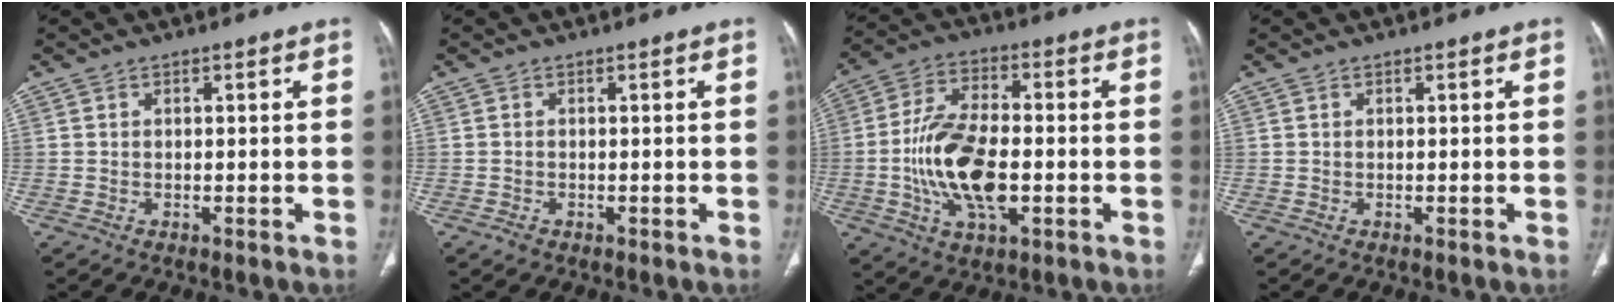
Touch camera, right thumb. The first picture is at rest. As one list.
[{"total": 1.0, "force": [-0.6, 0.7, 0.4], "torque": [-0.007, 0.001, -0.012]}, {"total": 15.4, "force": [-2.6, 7.6, 13.2], "torque": [-0.255, 0.011, -0.047]}, {"total": 0.0}]